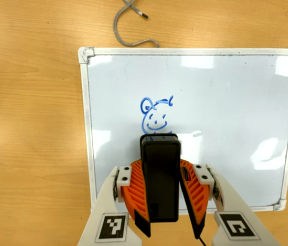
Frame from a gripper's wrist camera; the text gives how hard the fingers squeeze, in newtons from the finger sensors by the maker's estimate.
{"total": 11.2, "left": 9.9, "right": 12.4}